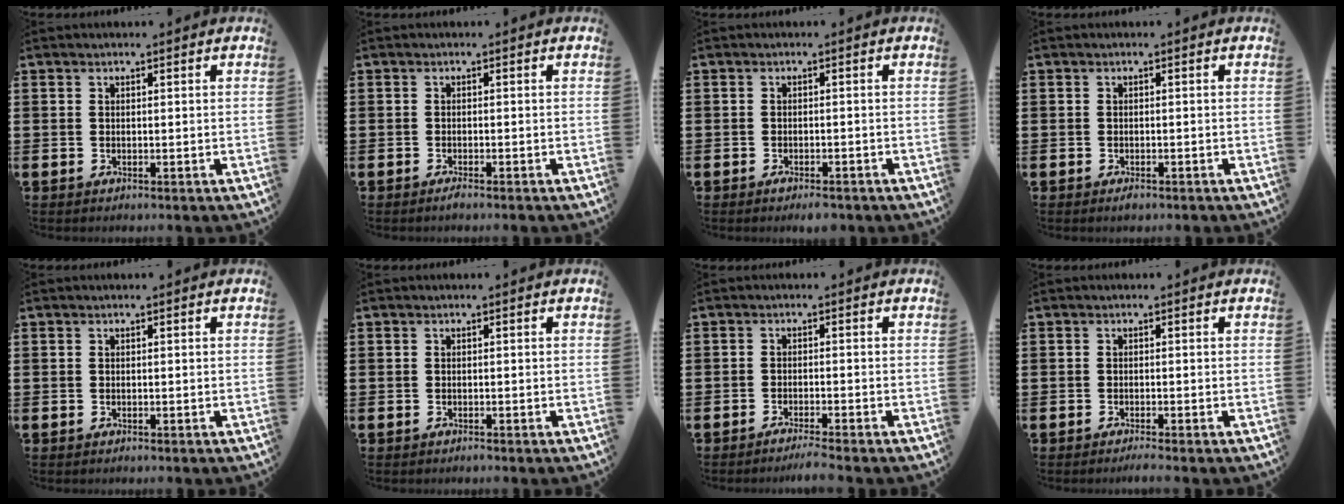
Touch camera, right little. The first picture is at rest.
{"total": 0.8, "force": [-0.6, 0.0, 0.6], "torque": [-0.010, -0.002, -0.011]}
{"total": 1.3, "force": [-1.1, 0.3, 0.7], "torque": [-0.015, 0.002, -0.021]}
{"total": 0.6, "force": [-0.4, 0.3, 0.4], "torque": [0.000, -0.005, -0.009]}
{"total": 0.0}
{"total": 0.0}
{"total": 1.6, "force": [-1.4, -0.1, 0.7], "torque": [-0.010, 0.003, -0.026]}
{"total": 0.7, "force": [-0.5, 0.0, 0.5], "torque": [-0.007, -0.002, -0.011]}